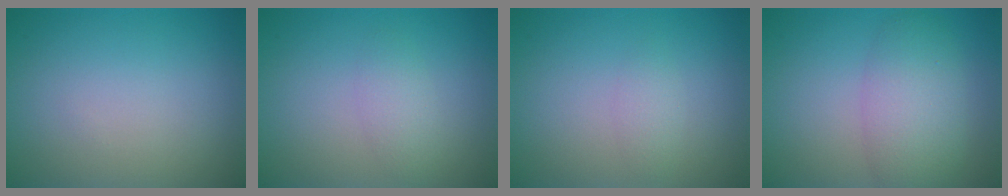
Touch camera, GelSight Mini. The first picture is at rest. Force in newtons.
{"total": 1.9, "press": 1.9, "slide": 0.1}
{"total": 1.2, "press": 1.2, "slide": 0.1}
{"total": 4.9, "press": 4.9, "slide": 0.1}